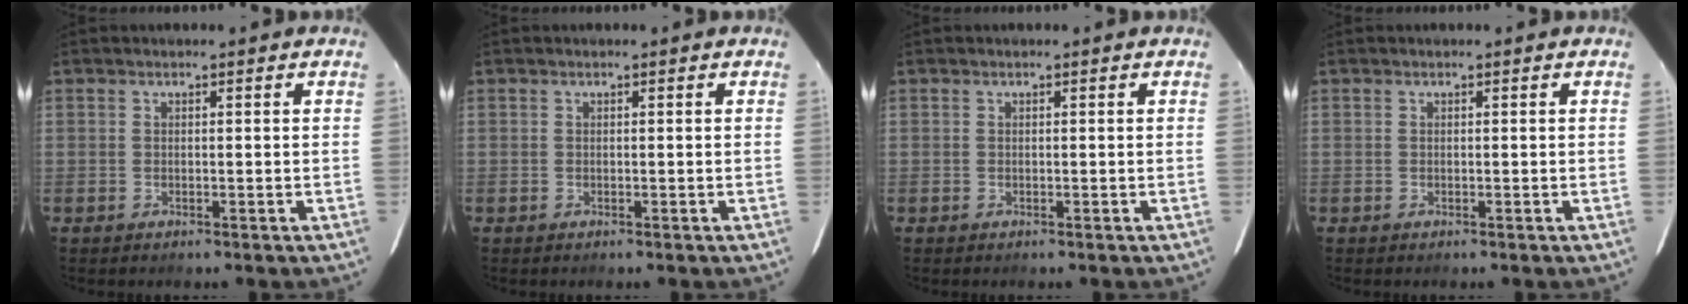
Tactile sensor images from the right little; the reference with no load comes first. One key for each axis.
{"total": 0.0}
{"total": 0.0}
{"total": 0.0}